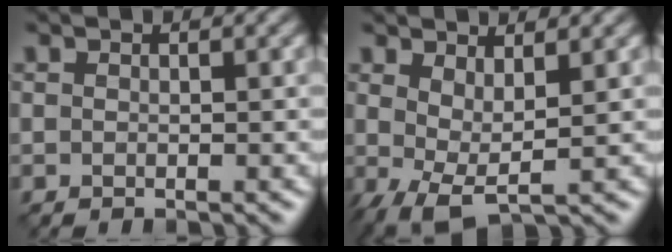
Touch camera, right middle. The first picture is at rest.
{"total": 3.6, "force": [0.4, 1.1, 3.4], "torque": [-0.074, -0.009, 0.010]}